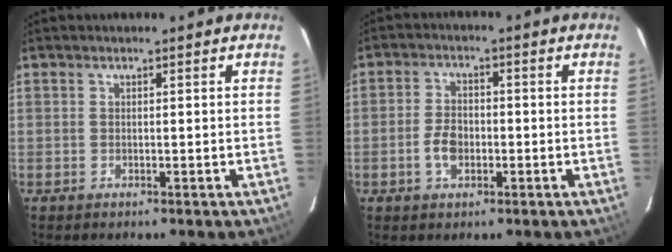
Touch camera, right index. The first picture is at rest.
{"total": 4.9, "force": [-1.6, 3.2, 3.3], "torque": [-0.069, 0.005, -0.026]}